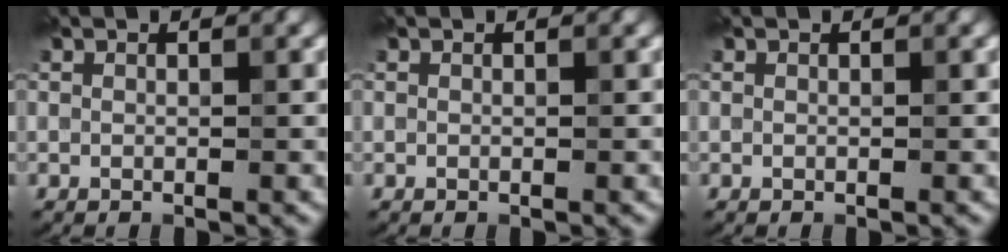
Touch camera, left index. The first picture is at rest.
{"total": 0.0}
{"total": 0.0}